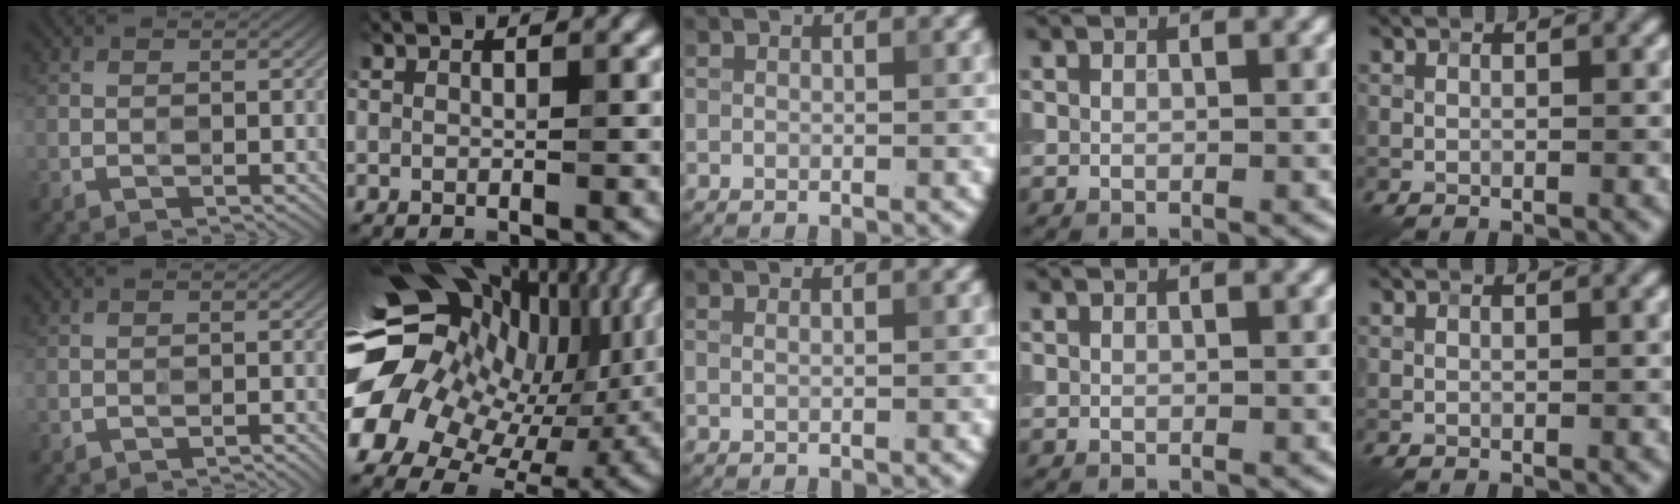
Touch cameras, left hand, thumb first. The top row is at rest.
{"thumb": {"total": 1.5, "force": [-1.4, -0.4, -0.4], "torque": [0.010, 0.002, -0.028]}, "index": {"total": 18.3, "force": [2.7, 12.5, 13.2], "torque": [-0.263, 0.005, 0.066]}, "middle": {"total": 0.8, "force": [0.4, 0.4, 0.5], "torque": [-0.007, -0.004, -0.003]}}